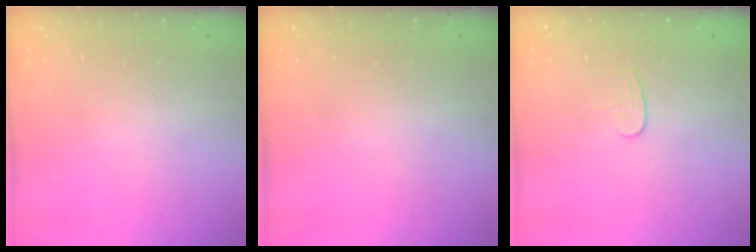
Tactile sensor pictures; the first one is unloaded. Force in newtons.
{"total": 0.0}
{"total": 3.7, "press": 3.7, "slide": 0.4}